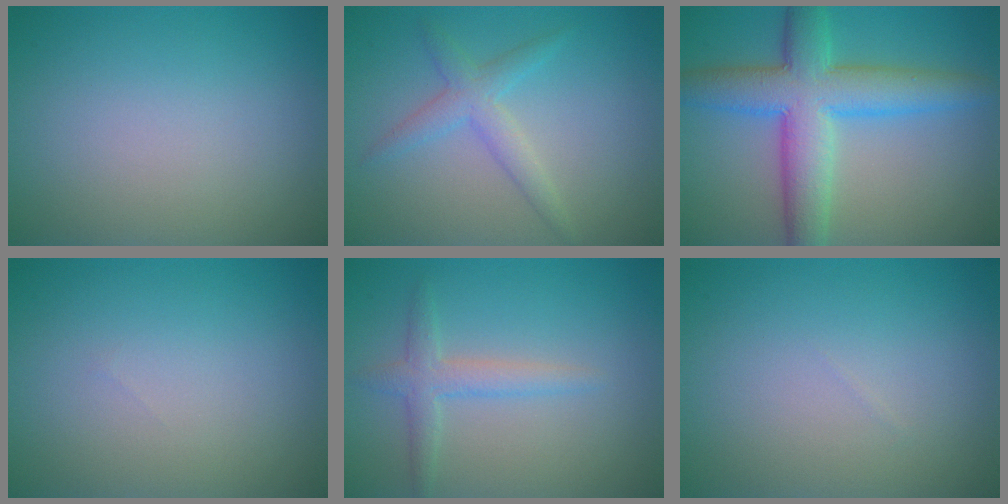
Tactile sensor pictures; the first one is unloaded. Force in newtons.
{"total": 2.5, "press": 2.5, "slide": 0.1}
{"total": 8.0, "press": 8.0, "slide": 0.2}
{"total": 0.0}
{"total": 2.2, "press": 2.2, "slide": 0.0}
{"total": 0.0}